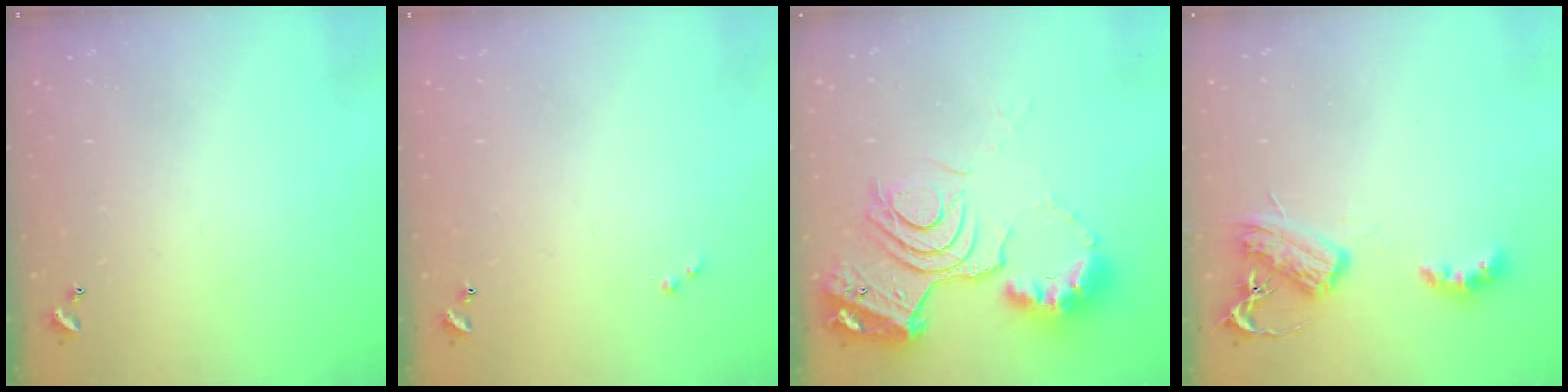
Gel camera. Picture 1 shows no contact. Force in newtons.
{"total": 0.0}
{"total": 15.0, "press": 15.0, "slide": 1.4}
{"total": 6.7, "press": 6.7, "slide": 0.8}